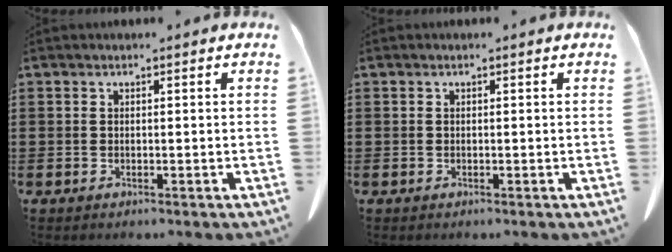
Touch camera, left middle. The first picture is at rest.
{"total": 0.0}